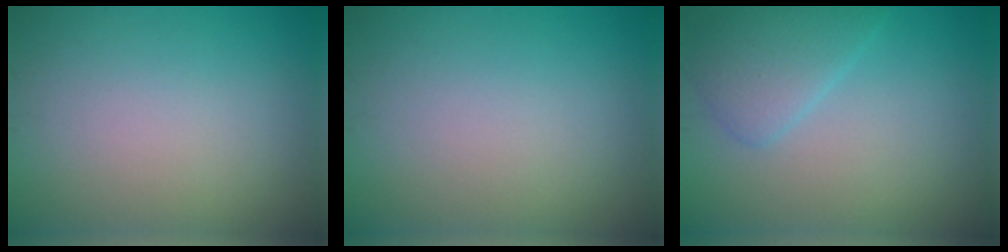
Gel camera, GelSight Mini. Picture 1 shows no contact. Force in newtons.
{"total": 0.0}
{"total": 2.9, "press": 2.9, "slide": 0.1}